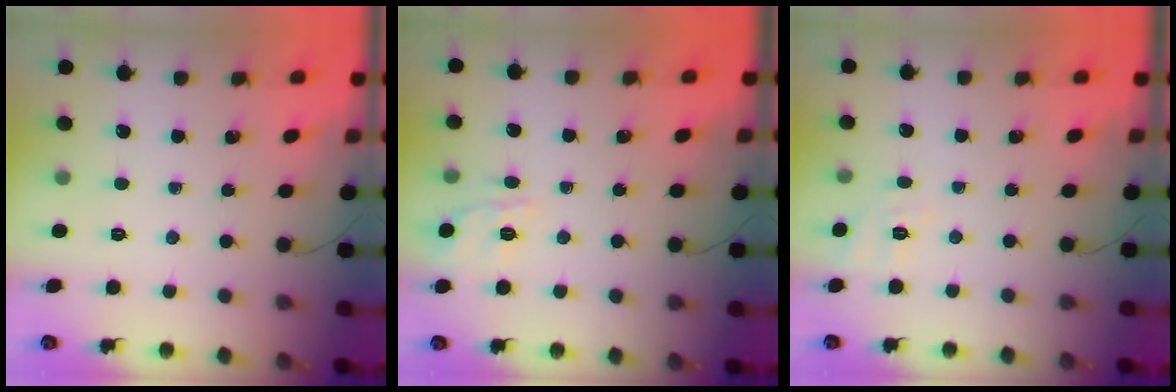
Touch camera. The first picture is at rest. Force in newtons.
{"total": 3.6, "press": 3.5, "slide": 1.0}
{"total": 8.4, "press": 8.1, "slide": 2.0}